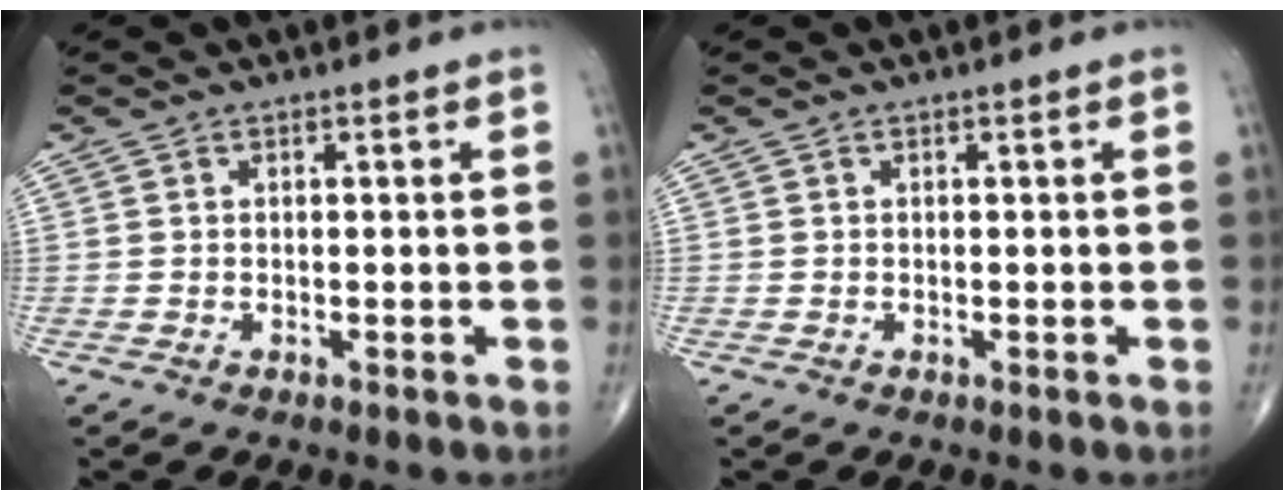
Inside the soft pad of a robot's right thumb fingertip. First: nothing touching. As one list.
[{"total": 0.0}]